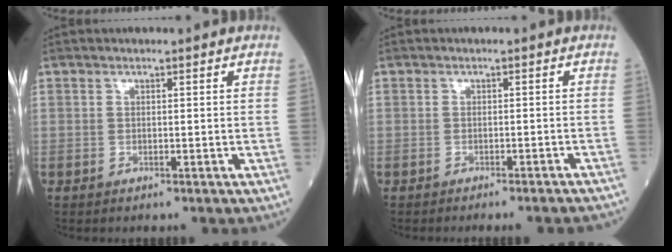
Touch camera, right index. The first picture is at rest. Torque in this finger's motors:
{"motor_torque": [0.97, -1.17, 0.15, 0.03]}